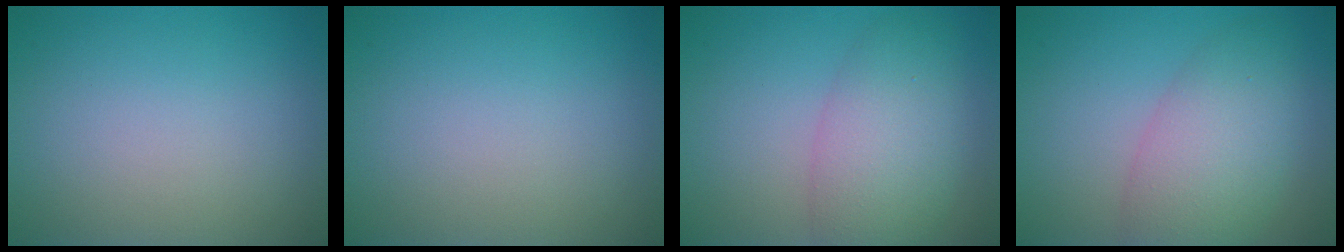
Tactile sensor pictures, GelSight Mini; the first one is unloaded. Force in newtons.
{"total": 0.0}
{"total": 5.8, "press": 5.8, "slide": 0.2}
{"total": 6.1, "press": 6.1, "slide": 0.2}